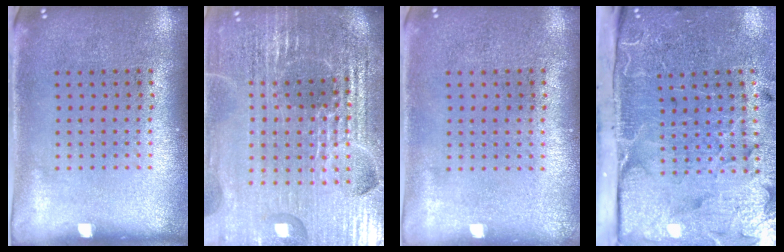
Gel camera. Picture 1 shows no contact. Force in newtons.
{"total": 6.4, "press": 5.7, "slide": 2.9}
{"total": 0.0}
{"total": 5.2, "press": 4.0, "slide": 3.3}